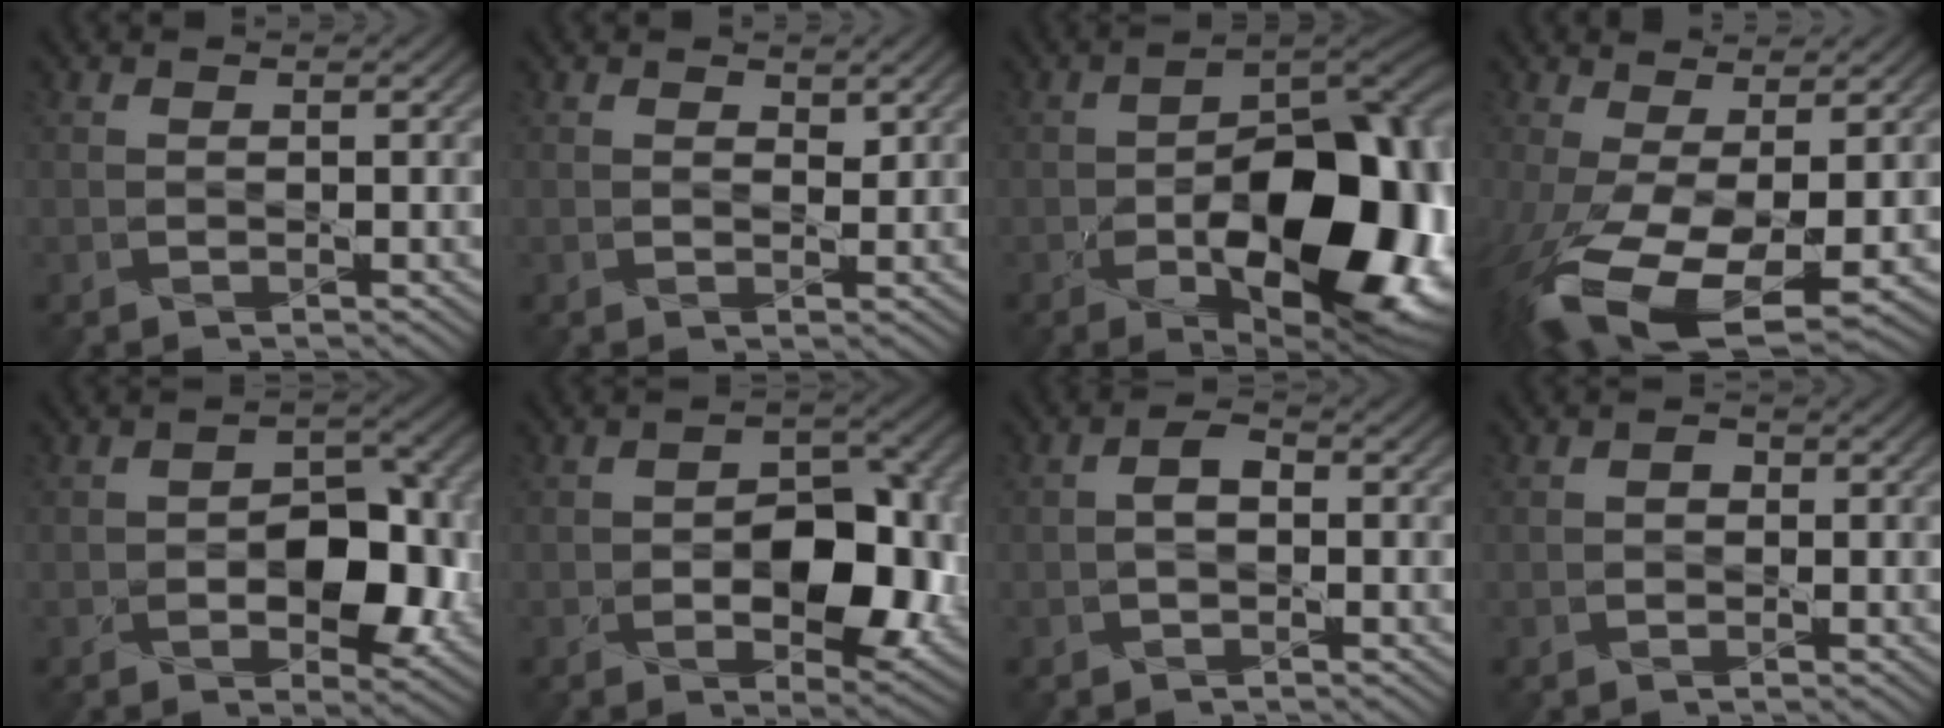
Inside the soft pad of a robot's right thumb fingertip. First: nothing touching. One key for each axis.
{"total": 1.4, "fx": 0.9, "fy": 0.7, "fz": 0.8, "tx": -0.017, "ty": -0.003, "tz": 0.018}
{"total": 18.2, "fx": -5.2, "fy": 9.6, "fz": 14.6, "tx": -0.185, "ty": -0.024, "tz": -0.066}
{"total": 14.2, "fx": -2.9, "fy": 6.9, "fz": 12.1, "tx": -0.281, "ty": -0.045, "tz": -0.030}
{"total": 8.0, "fx": -2.0, "fy": 4.7, "fz": 6.1, "tx": -0.085, "ty": -0.008, "tz": -0.028}
{"total": 9.4, "fx": -2.1, "fy": 5.5, "fz": 7.3, "tx": -0.106, "ty": -0.011, "tz": -0.026}
{"total": 1.7, "fx": -0.4, "fy": 0.9, "fz": 1.4, "tx": -0.026, "ty": 0.006, "tz": -0.010}
{"total": 0.8, "fx": -0.2, "fy": 0.7, "fz": 0.4, "tx": -0.004, "ty": -0.002, "tz": -0.007}